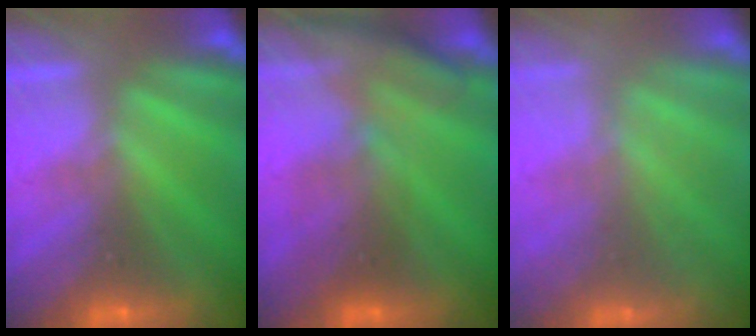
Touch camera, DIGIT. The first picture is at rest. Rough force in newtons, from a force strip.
{"total": 2.9}
{"total": 1.6}